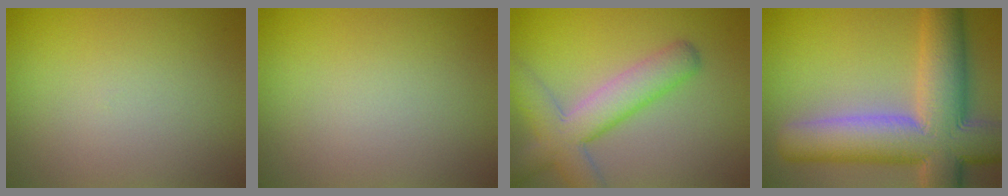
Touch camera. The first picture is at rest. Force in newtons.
{"total": 0.0}
{"total": 6.3, "press": 6.3, "slide": 0.4}
{"total": 13.3, "press": 13.2, "slide": 1.0}